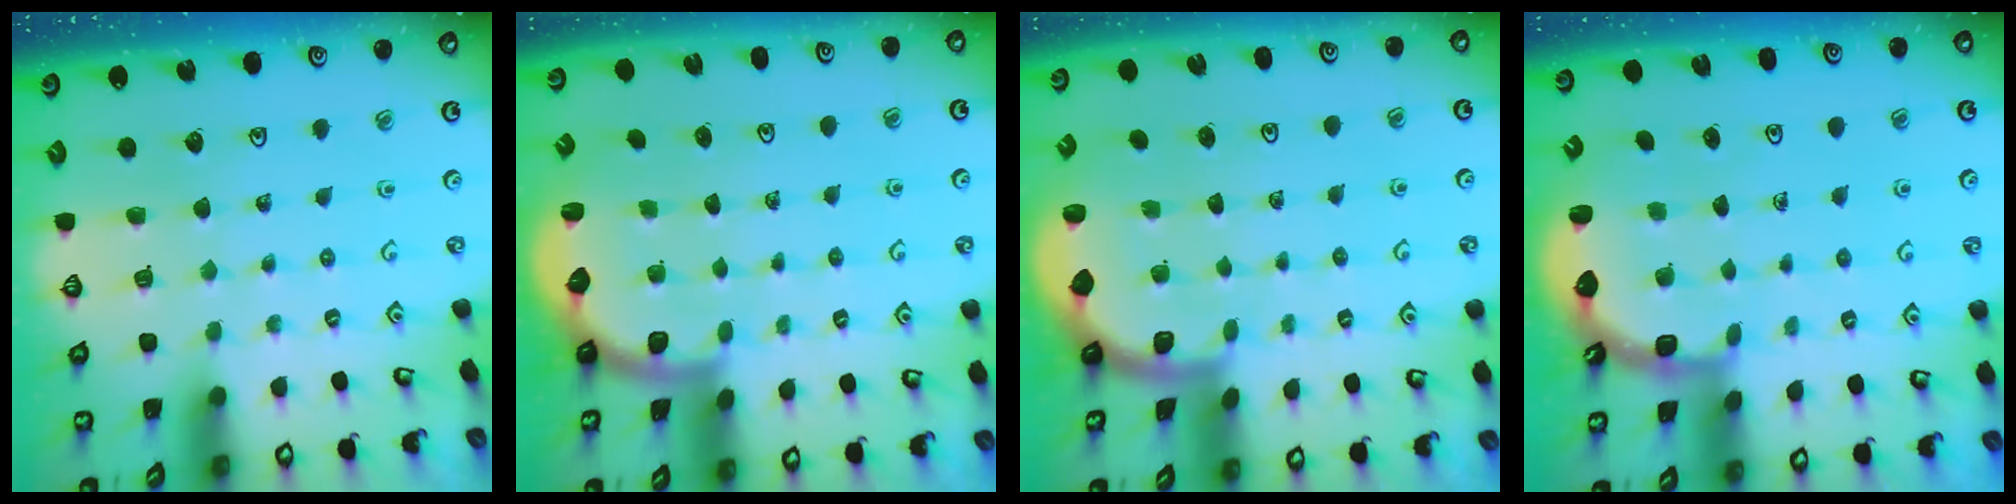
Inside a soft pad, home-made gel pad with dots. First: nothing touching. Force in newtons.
{"total": 2.3, "press": 2.1, "slide": 0.8}
{"total": 1.9, "press": 1.8, "slide": 0.6}
{"total": 2.5, "press": 2.1, "slide": 1.3}